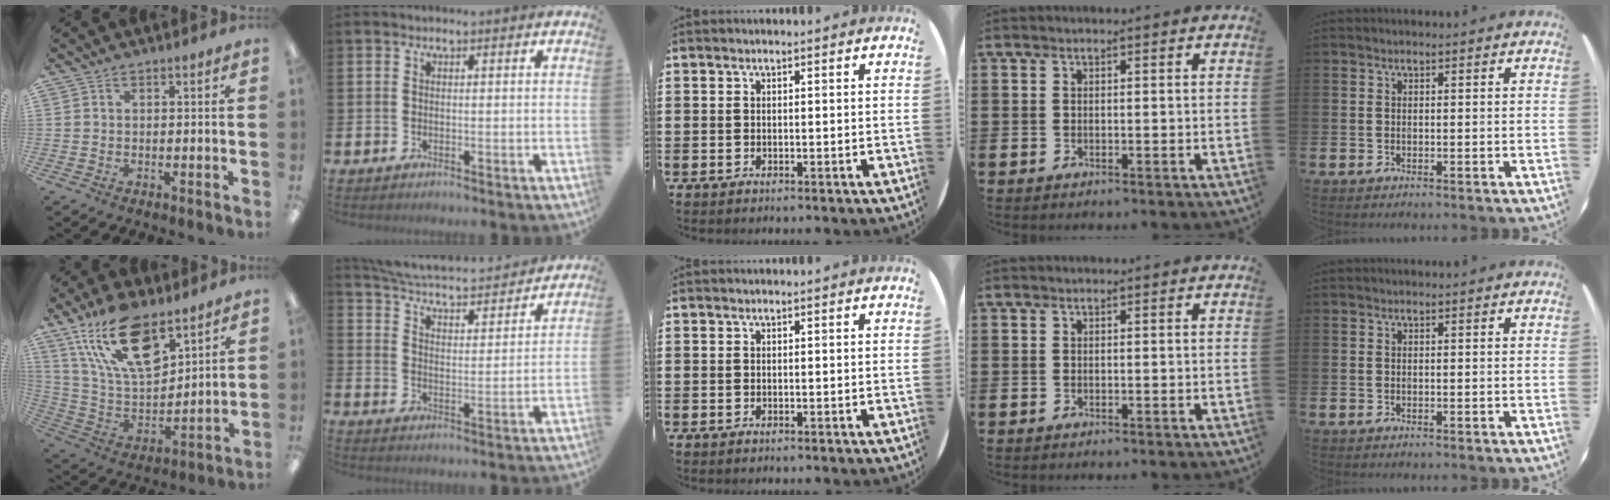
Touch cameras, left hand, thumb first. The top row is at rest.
{"thumb": {"total": 20.6, "force": [12.5, 9.4, 13.5], "torque": [-0.273, -0.055, 0.222]}, "index": {"total": 4.9, "force": [4.7, 0.7, 1.2], "torque": [-0.050, -0.045, 0.074]}}